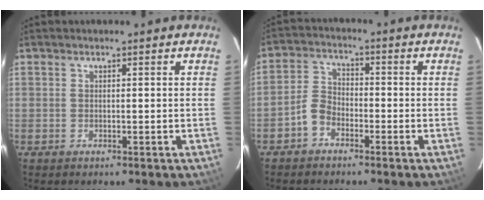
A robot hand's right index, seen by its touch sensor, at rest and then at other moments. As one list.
[{"total": 4.6, "force": [-3.0, 2.9, 2.1], "torque": [-0.048, 0.015, -0.063]}]